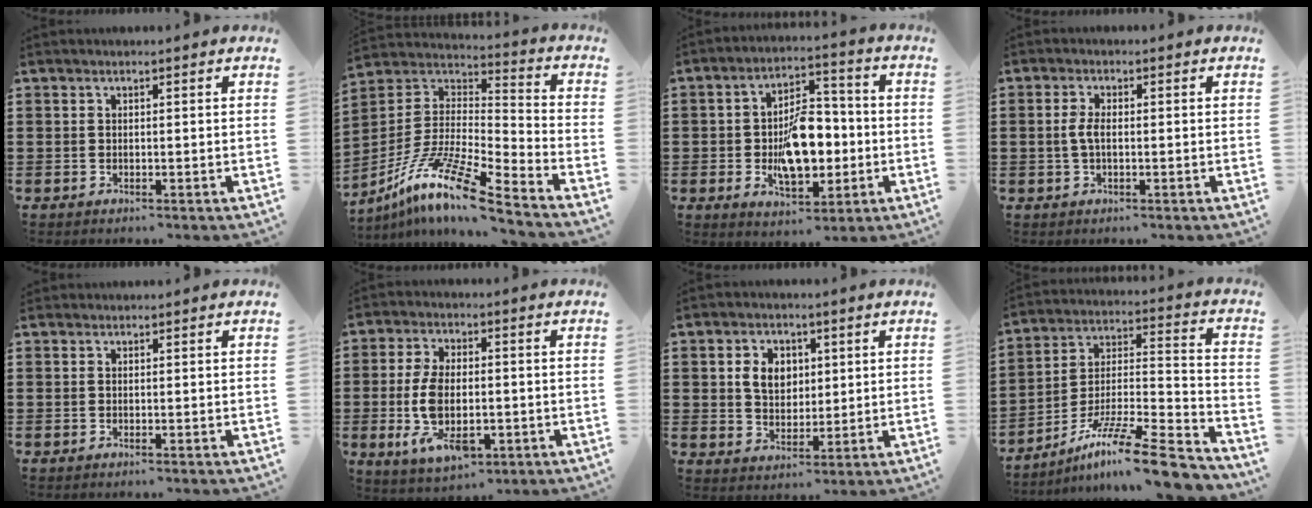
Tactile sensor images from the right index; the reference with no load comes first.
{"total": 12.8, "force": [-9.5, 1.1, 8.4], "torque": [-0.178, 0.001, -0.191]}
{"total": 10.7, "force": [-1.7, 5.9, 8.7], "torque": [-0.147, 0.002, -0.033]}
{"total": 2.7, "force": [-0.1, 1.0, 2.5], "torque": [-0.063, -0.005, -0.008]}
{"total": 0.0}
{"total": 9.4, "force": [-1.8, 4.8, 7.9], "torque": [-0.178, -0.003, -0.034]}
{"total": 5.2, "force": [1.4, 4.1, 2.9], "torque": [-0.065, 0.011, 0.022]}
{"total": 12.7, "force": [-9.8, 1.0, 8.1], "torque": [-0.131, 0.016, -0.184]}